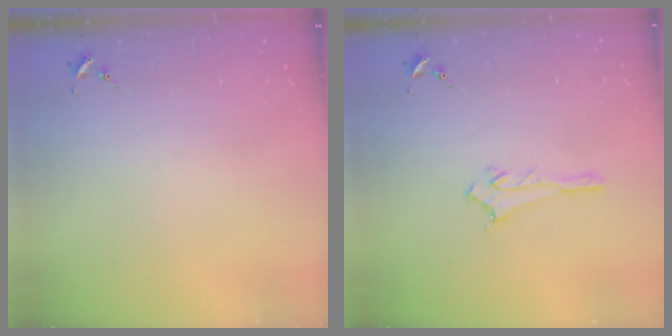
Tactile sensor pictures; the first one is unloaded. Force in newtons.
{"total": 2.9, "press": 2.8, "slide": 0.4}